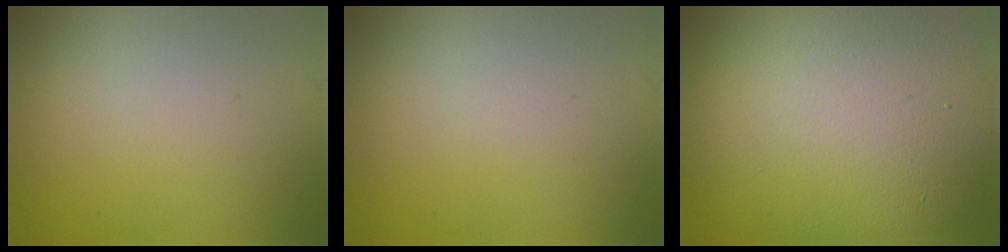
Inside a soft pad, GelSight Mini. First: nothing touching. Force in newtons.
{"total": 0.0}
{"total": 14.0, "press": 14.0, "slide": 1.2}